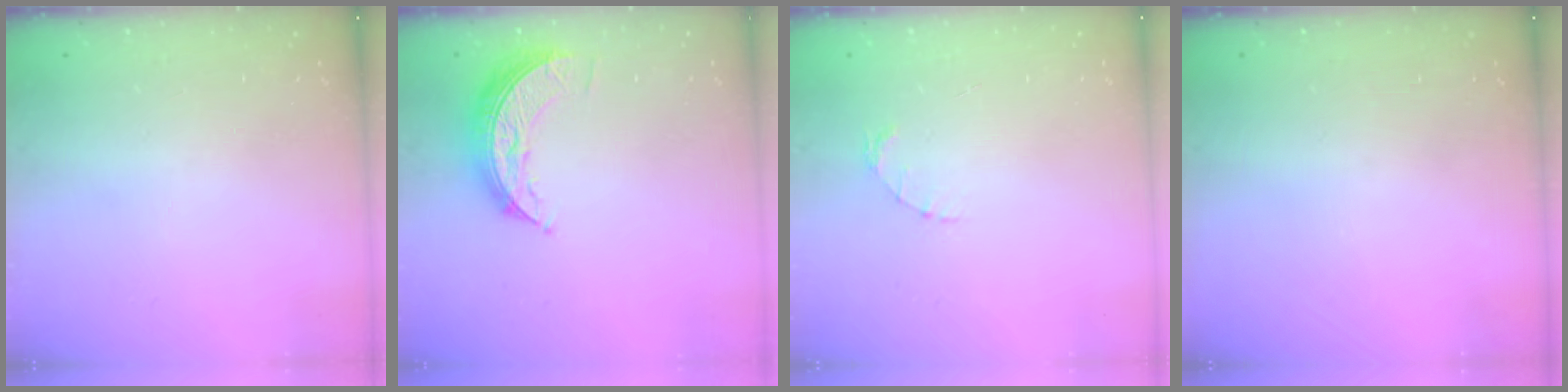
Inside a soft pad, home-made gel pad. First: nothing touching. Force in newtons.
{"total": 8.4, "press": 8.4, "slide": 0.2}
{"total": 1.6, "press": 1.5, "slide": 0.3}
{"total": 0.0}